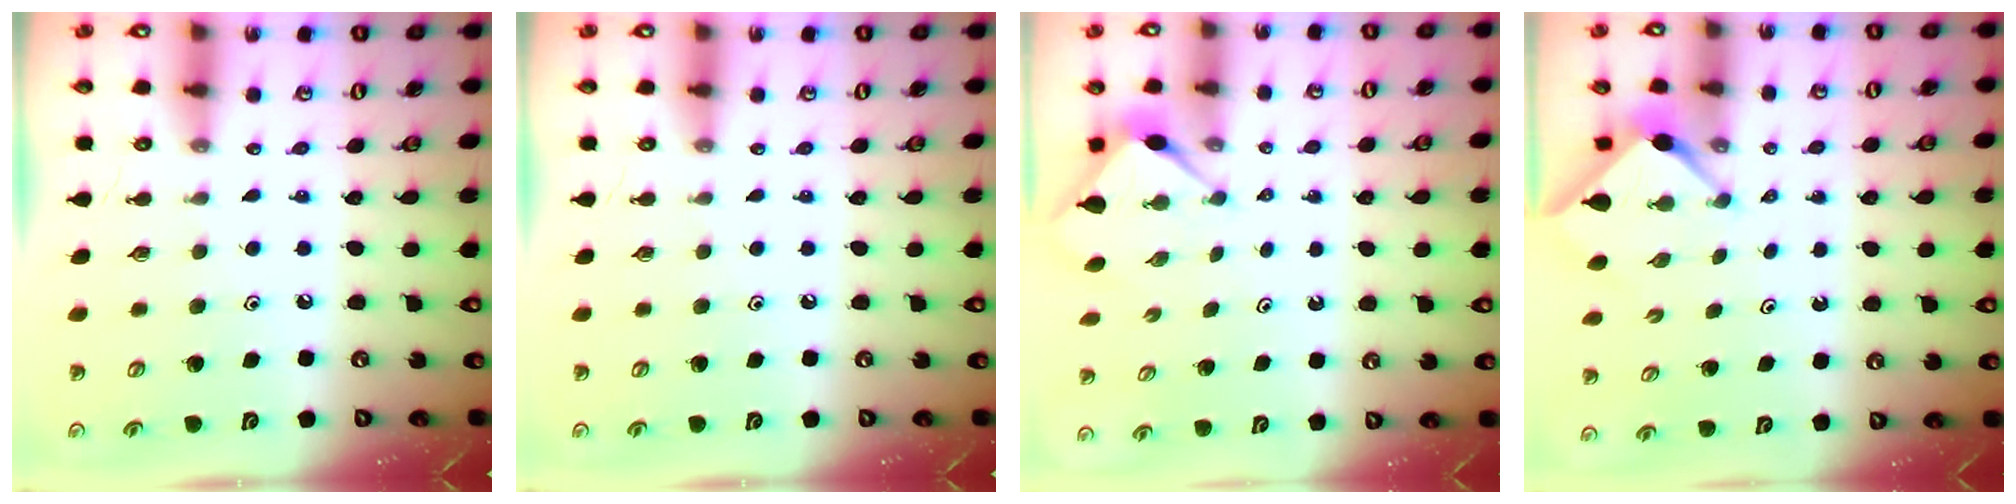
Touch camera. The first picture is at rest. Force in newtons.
{"total": 0.0}
{"total": 3.7, "press": 3.7, "slide": 0.0}
{"total": 3.0, "press": 2.9, "slide": 0.3}